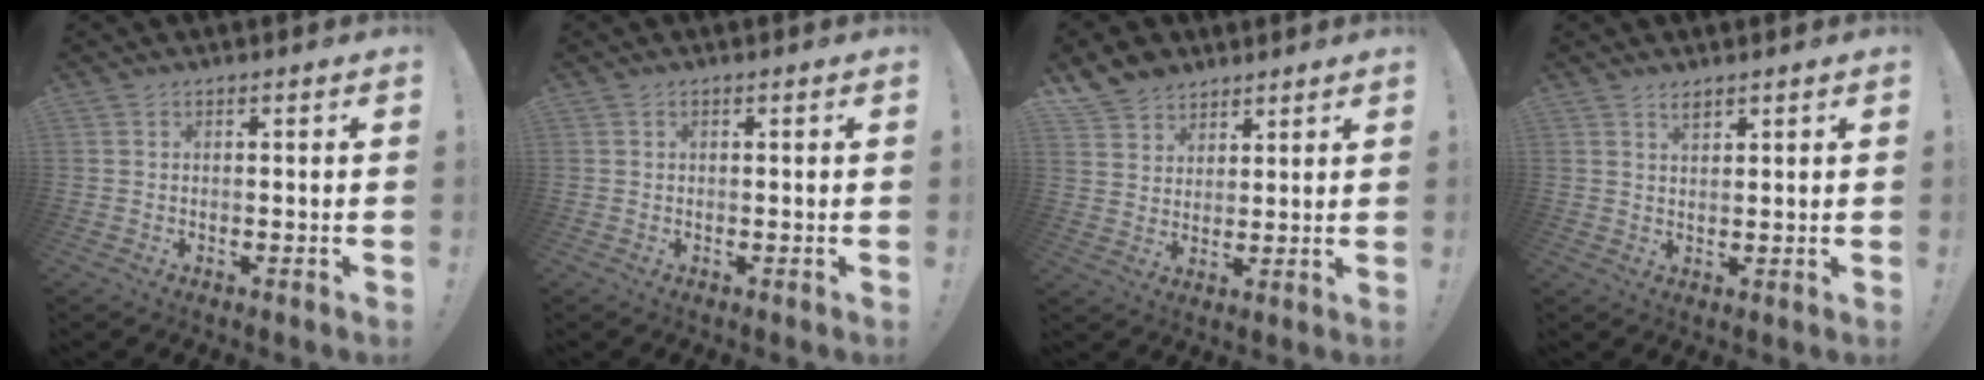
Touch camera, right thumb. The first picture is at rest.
{"total": 0.0}
{"total": 8.3, "force": [6.2, 5.3, 1.2], "torque": [-0.022, -0.046, 0.124]}
{"total": 2.4, "force": [2.1, 0.5, 1.0], "torque": [-0.002, -0.017, 0.034]}